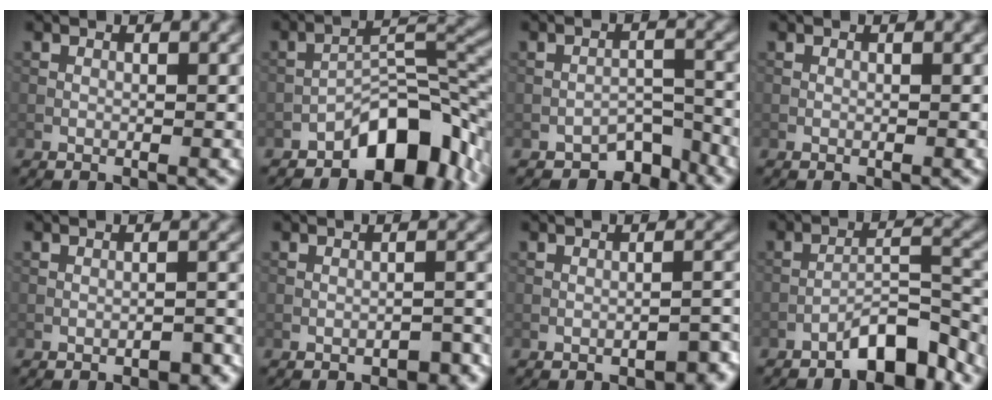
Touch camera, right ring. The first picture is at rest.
{"total": 7.9, "force": [-4.8, 3.4, 5.2], "torque": [-0.060, 0.018, -0.082]}
{"total": 3.6, "force": [-3.0, 1.6, 1.2], "torque": [-0.009, 0.005, -0.047]}
{"total": 0.0}
{"total": 1.6, "force": [-1.3, 0.5, 0.8], "torque": [-0.008, 0.008, -0.017]}
{"total": 1.7, "force": [-1.4, 0.6, 0.8], "torque": [-0.009, 0.008, -0.018]}
{"total": 2.1, "force": [-1.7, 0.5, 1.0], "torque": [-0.008, 0.010, -0.023]}
{"total": 5.2, "force": [-4.1, 1.2, 3.0], "torque": [-0.042, 0.015, -0.071]}